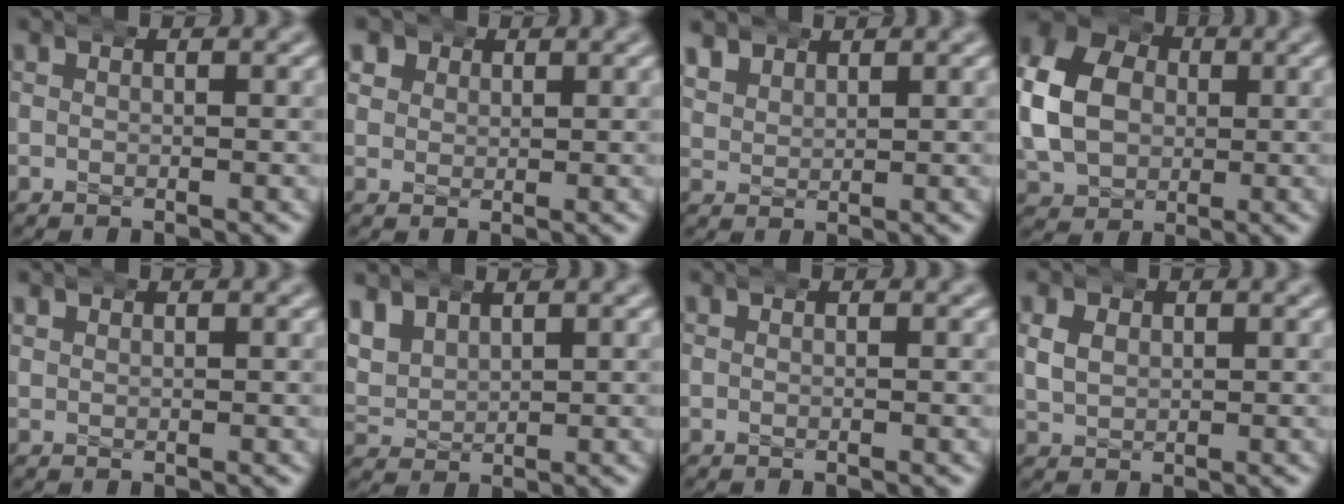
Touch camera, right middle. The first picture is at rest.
{"total": 3.5, "force": [1.6, 2.9, 1.1], "torque": [-0.025, -0.006, 0.028]}
{"total": 2.7, "force": [2.2, 1.5, 0.5], "torque": [-0.020, -0.001, 0.044]}
{"total": 12.1, "force": [1.6, 10.0, 6.5], "torque": [-0.132, 0.000, 0.019]}
{"total": 0.7, "force": [0.7, 0.1, -0.2], "torque": [0.007, 0.001, 0.014]}
{"total": 5.2, "force": [2.1, 4.3, 2.0], "torque": [-0.065, 0.002, 0.033]}
{"total": 0.0}
{"total": 3.0, "force": [0.5, 2.7, 1.1], "torque": [-0.028, -0.002, 0.012]}